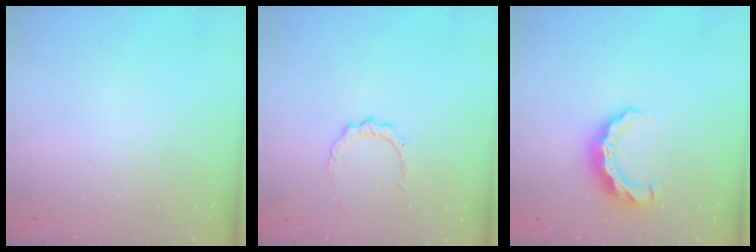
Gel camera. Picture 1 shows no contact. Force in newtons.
{"total": 3.6, "press": 3.6, "slide": 0.2}
{"total": 9.4, "press": 9.4, "slide": 0.8}